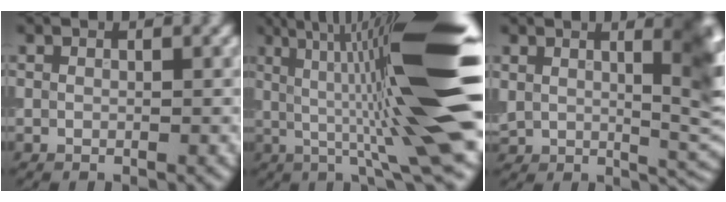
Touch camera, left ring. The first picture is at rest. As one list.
[{"total": 15.7, "force": [1.1, 2.6, 15.5], "torque": [-0.214, 0.023, 0.007]}, {"total": 7.2, "force": [2.5, 2.5, 6.3], "torque": [-0.081, -0.002, 0.045]}]